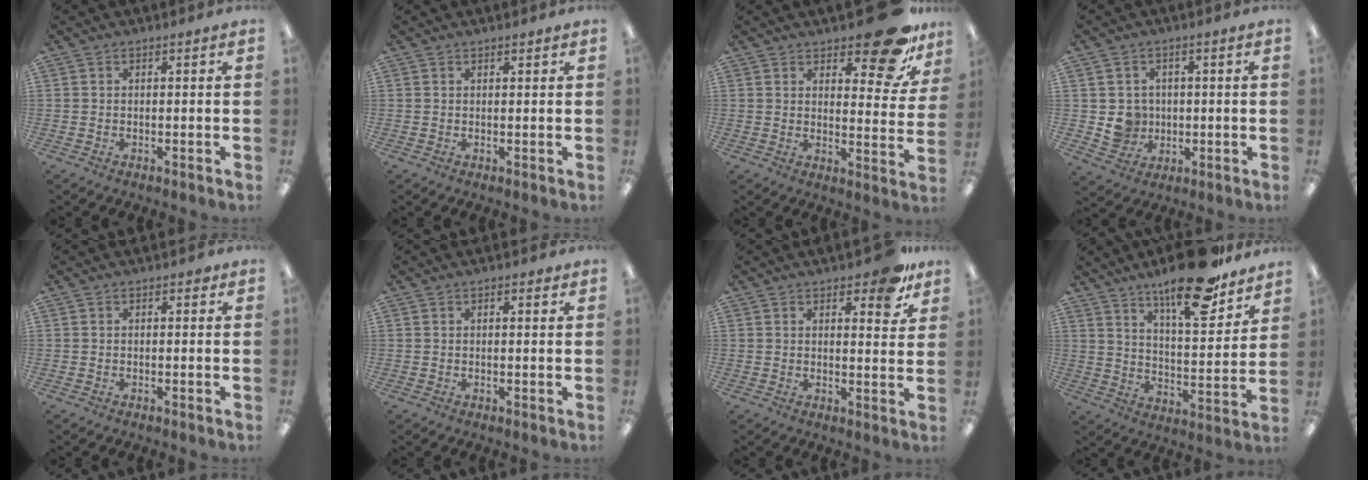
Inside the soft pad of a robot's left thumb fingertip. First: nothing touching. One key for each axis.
{"total": 0.6, "fx": 0.5, "fy": 0.1, "fz": 0.1, "tx": -0.001, "ty": 0.001, "tz": 0.010}
{"total": 15.8, "fx": 10.9, "fy": 5.8, "fz": 9.8, "tx": -0.127, "ty": -0.068, "tz": 0.181}
{"total": 6.1, "fx": 0.5, "fy": 6.0, "fz": 1.1, "tx": -0.012, "ty": 0.004, "tz": 0.016}
{"total": 0.8, "fx": 0.3, "fy": 0.6, "fz": 0.5, "tx": -0.003, "ty": -0.001, "tz": 0.003}
{"total": 0.9, "fx": 0.6, "fy": 0.3, "fz": 0.5, "tx": -0.003, "ty": -0.002, "tz": 0.009}
{"total": 8.2, "fx": 5.7, "fy": 3.2, "fz": 5.0, "tx": -0.057, "ty": -0.027, "tz": 0.092}
{"total": 19.8, "fx": 14.8, "fy": 5.9, "fz": 11.7, "tx": -0.177, "ty": -0.091, "tz": 0.243}